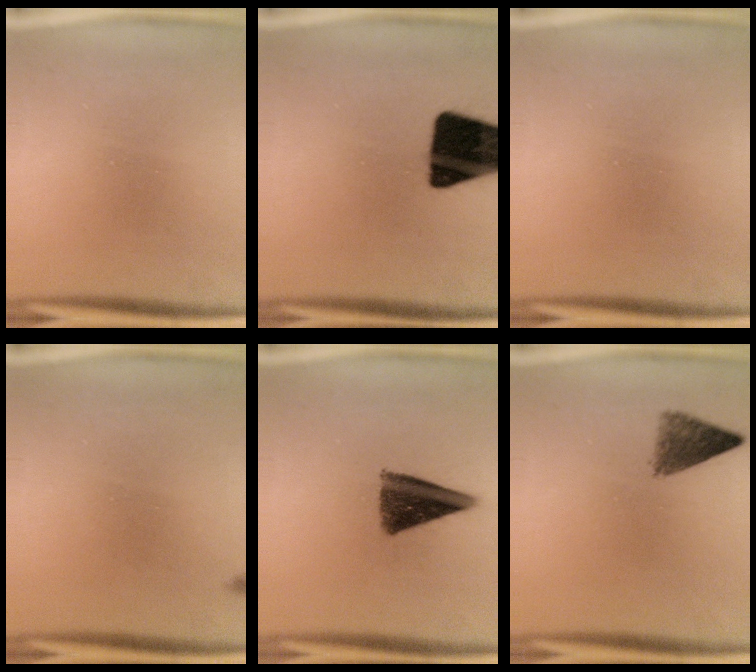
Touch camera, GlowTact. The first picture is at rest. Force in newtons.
{"total": 18.8}
{"total": 0.0}
{"total": 0.6}
{"total": 10.6}
{"total": 4.2}